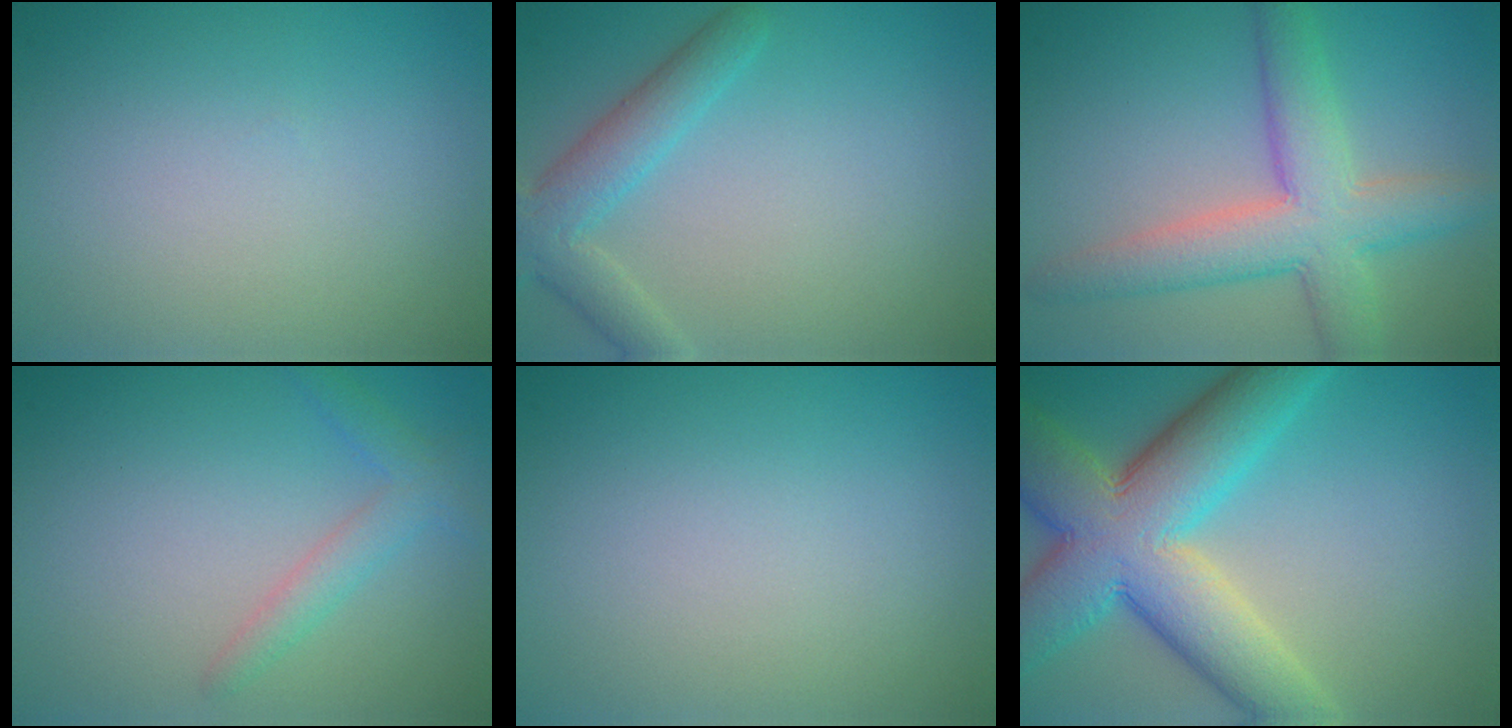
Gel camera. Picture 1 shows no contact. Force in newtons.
{"total": 3.8, "press": 3.8, "slide": 0.1}
{"total": 6.5, "press": 6.5, "slide": 0.3}
{"total": 2.2, "press": 2.2, "slide": 0.0}
{"total": 0.0}
{"total": 11.5, "press": 11.5, "slide": 0.3}